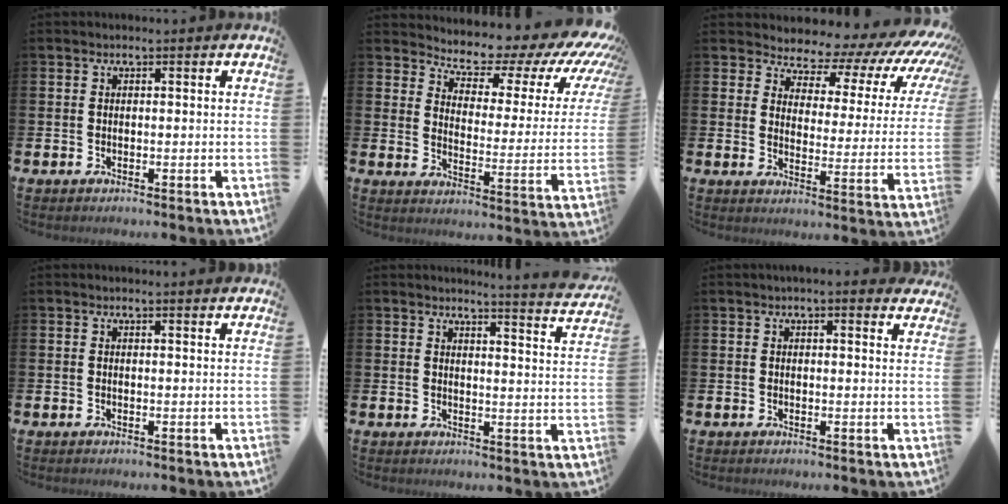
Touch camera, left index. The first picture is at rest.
{"total": 7.4, "force": [6.8, 2.2, 2.0], "torque": [-0.049, -0.068, 0.104]}
{"total": 5.5, "force": [4.7, 2.6, 1.1], "torque": [-0.037, -0.055, 0.070]}
{"total": 0.8, "force": [0.8, -0.1, 0.2], "torque": [0.005, -0.005, 0.012]}
{"total": 3.6, "force": [3.5, -0.6, 0.5], "torque": [-0.003, -0.038, 0.054]}
{"total": 2.0, "force": [2.0, 0.1, 0.3], "torque": [-0.001, -0.010, 0.034]}